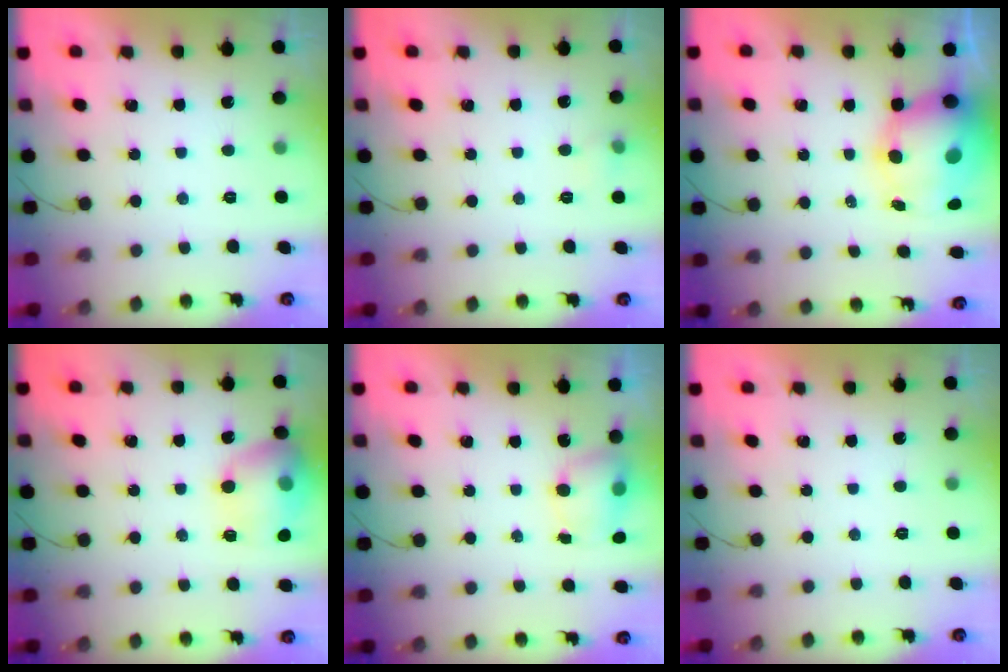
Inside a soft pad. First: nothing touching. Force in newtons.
{"total": 4.2, "press": 4.1, "slide": 1.0}
{"total": 12.3, "press": 11.9, "slide": 3.2}
{"total": 15.4, "press": 15.3, "slide": 1.5}
{"total": 5.7, "press": 5.7, "slide": 0.3}
{"total": 0.0}